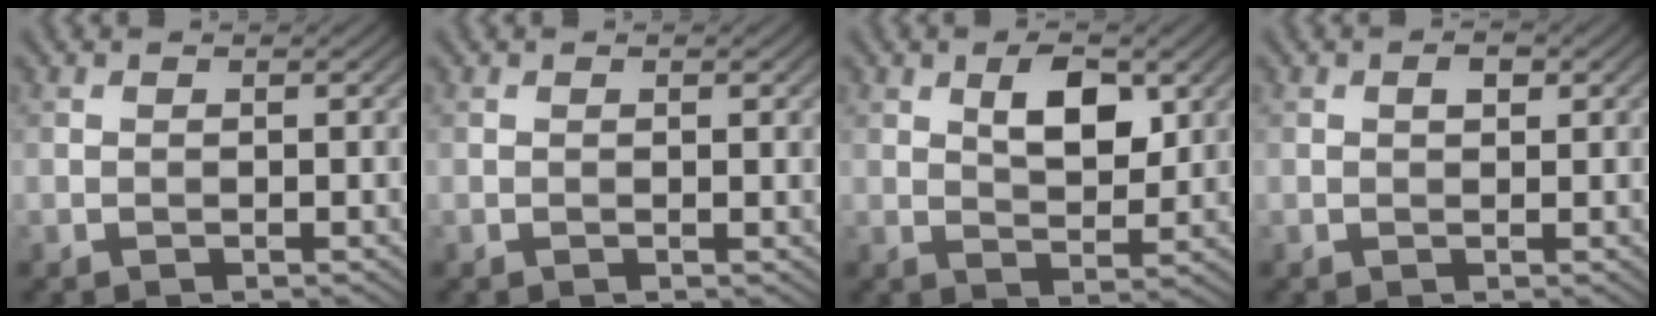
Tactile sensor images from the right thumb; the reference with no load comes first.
{"total": 0.6, "force": [0.2, 0.2, 0.6], "torque": [-0.006, -0.003, 0.003]}
{"total": 5.8, "force": [2.3, 2.9, 4.5], "torque": [-0.078, -0.005, 0.040]}
{"total": 1.3, "force": [0.4, 0.7, 1.0], "torque": [-0.014, 0.000, 0.006]}